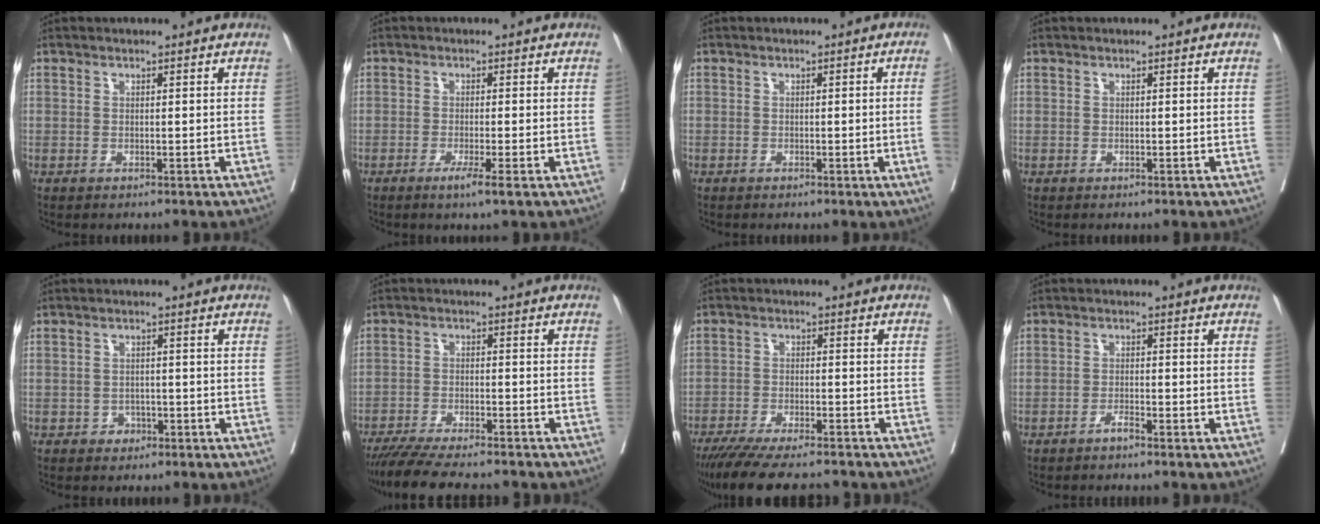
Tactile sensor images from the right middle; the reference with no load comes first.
{"total": 2.8, "force": [-1.5, -0.3, 2.4], "torque": [-0.038, -0.008, -0.027]}
{"total": 2.5, "force": [-0.4, -0.9, 2.3], "torque": [-0.026, -0.002, -0.004]}
{"total": 0.0}
{"total": 1.8, "force": [-1.0, 1.4, 0.4], "torque": [-0.004, 0.006, -0.015]}
{"total": 12.3, "force": [-10.9, 1.5, 5.5], "torque": [-0.079, -0.015, -0.166]}
{"total": 14.0, "force": [-12.3, 2.1, 6.4], "torque": [-0.107, -0.025, -0.183]}
{"total": 1.5, "force": [-1.2, 0.0, 0.8], "torque": [-0.015, 0.002, -0.023]}